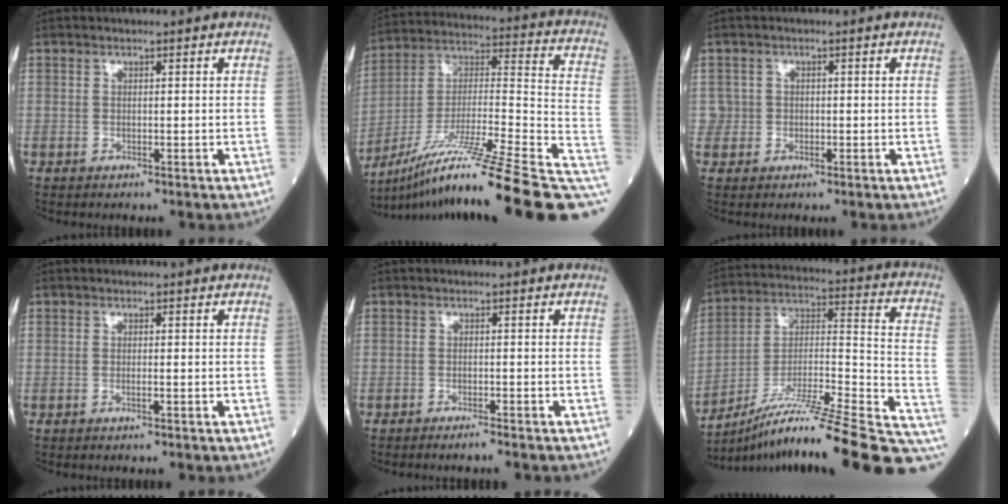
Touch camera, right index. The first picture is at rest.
{"total": 25.9, "force": [-18.2, 0.8, 18.5], "torque": [-0.237, 0.014, -0.306]}
{"total": 2.0, "force": [-0.2, 2.0, -0.1], "torque": [0.013, 0.008, -0.004]}
{"total": 0.7, "force": [-0.3, 0.0, 0.6], "torque": [-0.013, 0.000, -0.005]}
{"total": 2.4, "force": [-2.0, -0.1, 1.2], "torque": [-0.016, -0.001, -0.026]}
{"total": 28.3, "force": [-22.5, 1.7, 17.0], "torque": [-0.190, -0.002, -0.352]}